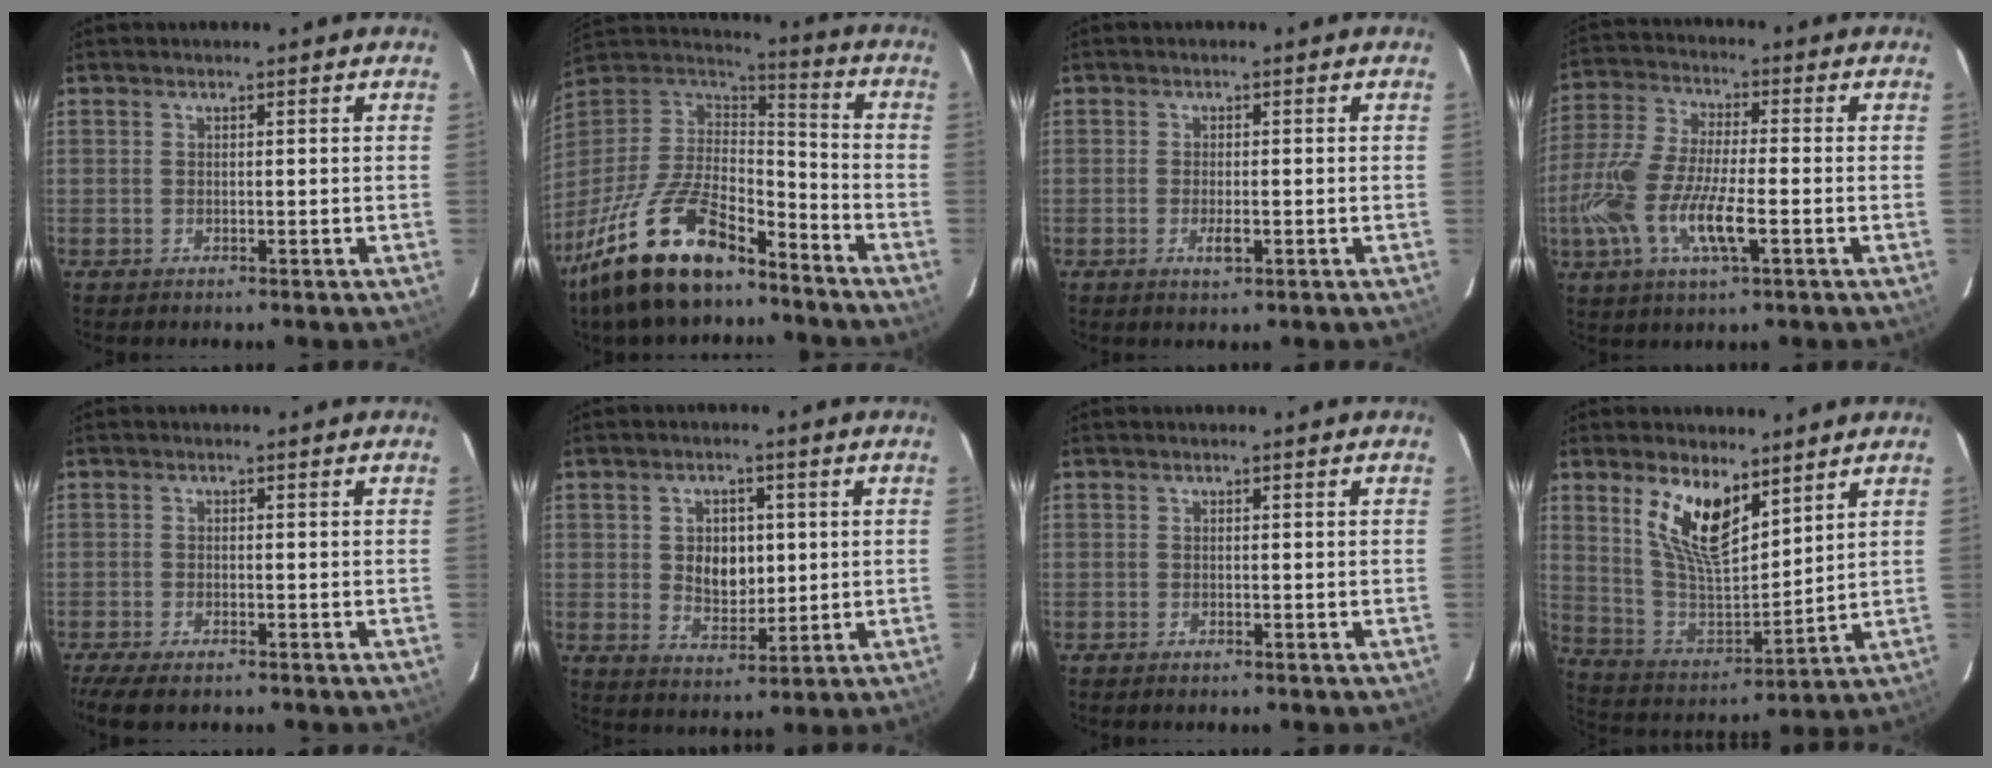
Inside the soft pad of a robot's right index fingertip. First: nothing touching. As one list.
[{"total": 24.1, "force": [-16.5, 9.3, 15.0], "torque": [-0.310, -0.024, -0.288]}, {"total": 2.6, "force": [-0.9, 1.0, 2.2], "torque": [-0.044, -0.003, -0.017]}, {"total": 15.4, "force": [-4.7, 4.5, 14.0], "torque": [-0.303, -0.013, -0.095]}, {"total": 7.2, "force": [-5.5, 2.0, 4.1], "torque": [-0.102, -0.031, -0.101]}, {"total": 10.2, "force": [0.8, 5.8, 8.3], "torque": [-0.154, 0.005, 0.024]}, {"total": 0.5, "force": [-0.5, 0.1, 0.2], "torque": [-0.004, -0.001, -0.011]}, {"total": 13.8, "force": [7.8, 5.7, 9.9], "torque": [-0.190, -0.001, 0.161]}]